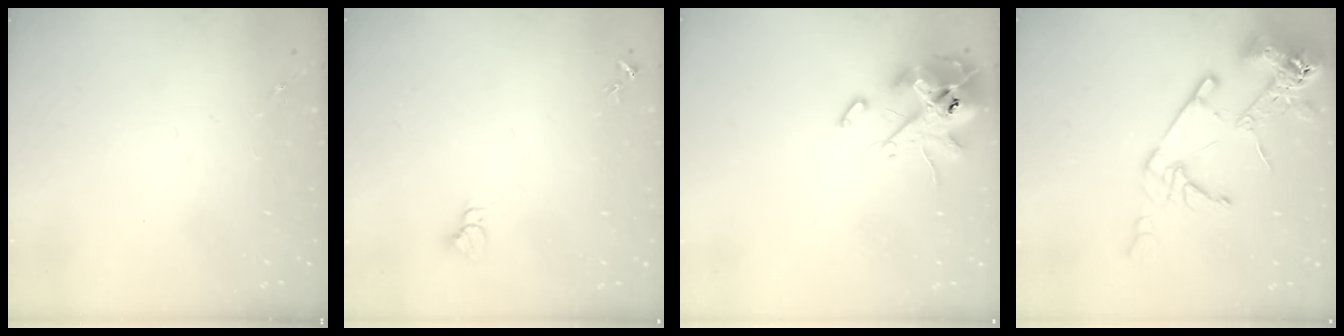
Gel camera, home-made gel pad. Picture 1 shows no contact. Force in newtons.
{"total": 2.8, "press": 2.8, "slide": 0.1}
{"total": 14.3, "press": 14.0, "slide": 2.5}
{"total": 16.6, "press": 16.5, "slide": 2.0}